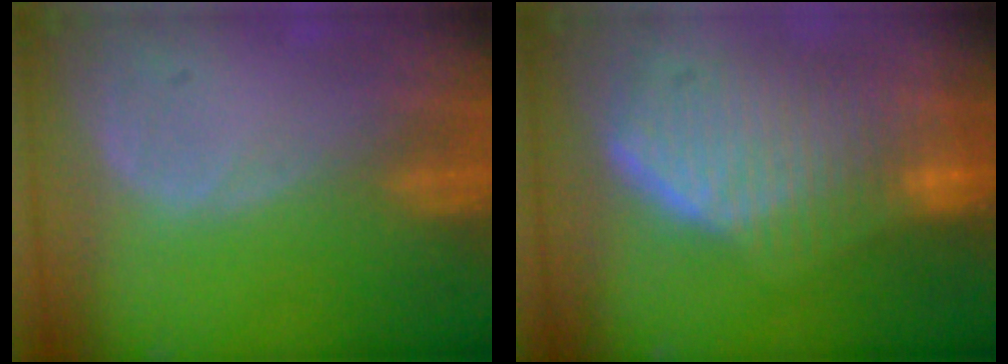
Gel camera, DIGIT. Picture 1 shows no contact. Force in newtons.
{"total": 10.4, "press": 9.0, "slide": 5.1}